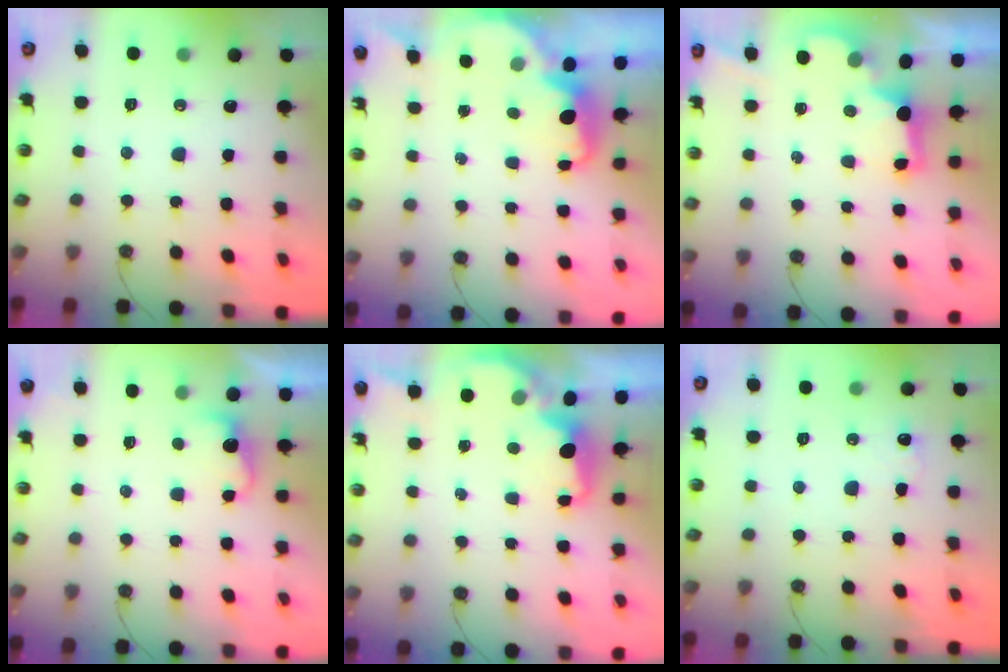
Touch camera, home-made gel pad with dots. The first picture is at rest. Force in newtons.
{"total": 2.2, "press": 2.1, "slide": 0.7}
{"total": 2.0, "press": 2.0, "slide": 0.5}
{"total": 2.8, "press": 2.6, "slide": 1.0}
{"total": 2.2, "press": 2.0, "slide": 0.8}
{"total": 7.6, "press": 7.5, "slide": 1.1}